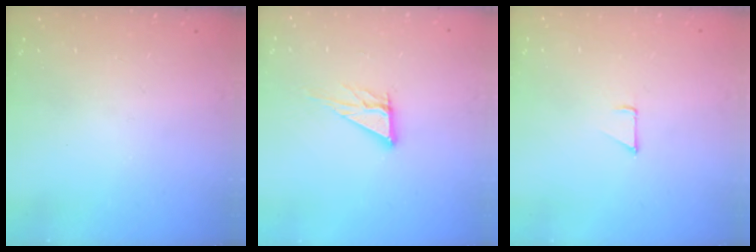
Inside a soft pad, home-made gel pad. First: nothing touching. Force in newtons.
{"total": 8.0, "press": 8.0, "slide": 0.7}
{"total": 4.5, "press": 4.5, "slide": 0.3}